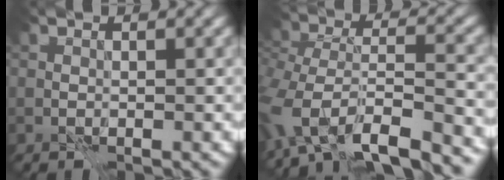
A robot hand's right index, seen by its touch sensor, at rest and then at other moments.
{"total": 14.8, "force": [-11.4, 6.7, 6.7], "torque": [-0.135, -0.024, -0.145]}